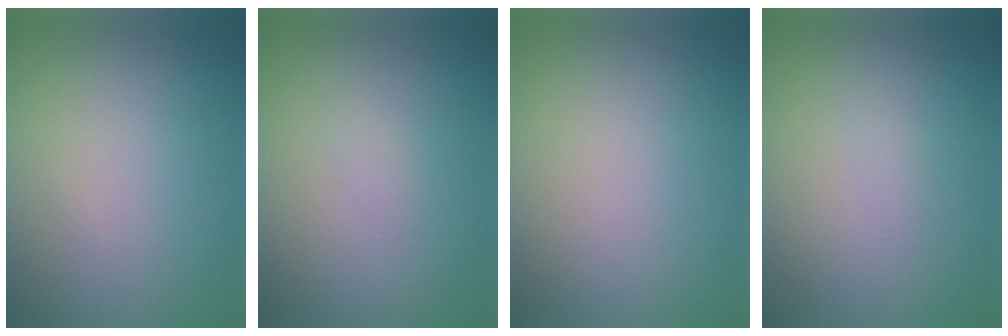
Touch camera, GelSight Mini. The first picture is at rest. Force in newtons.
{"total": 0.6, "press": 0.6, "slide": 0.0}
{"total": 0.0}
{"total": 0.6, "press": 0.6, "slide": 0.0}